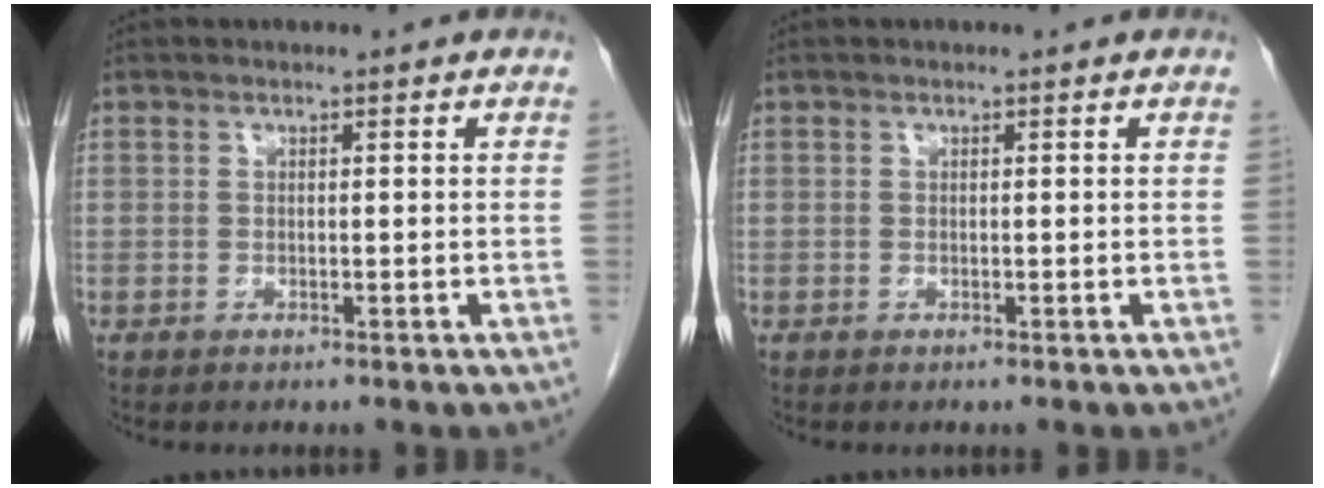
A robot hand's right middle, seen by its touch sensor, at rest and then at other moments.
{"total": 0.0}